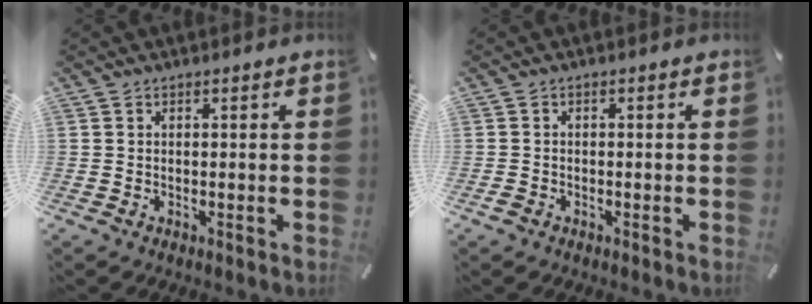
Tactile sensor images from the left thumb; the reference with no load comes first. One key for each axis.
{"total": 1.0, "fx": -0.7, "fy": 0.7, "fz": 0.3, "tx": -0.005, "ty": 0.002, "tz": -0.015}